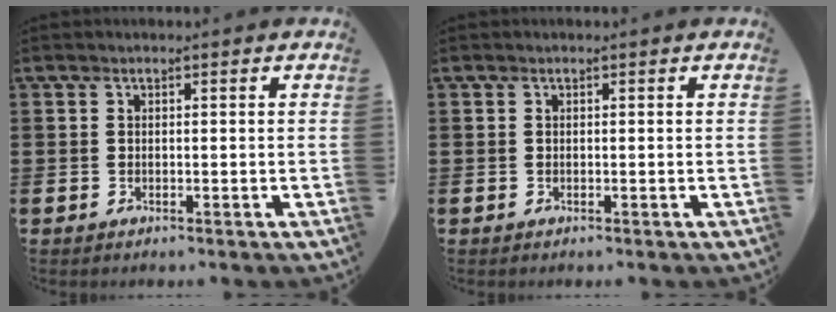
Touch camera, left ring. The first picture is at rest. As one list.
[{"total": 0.0}]